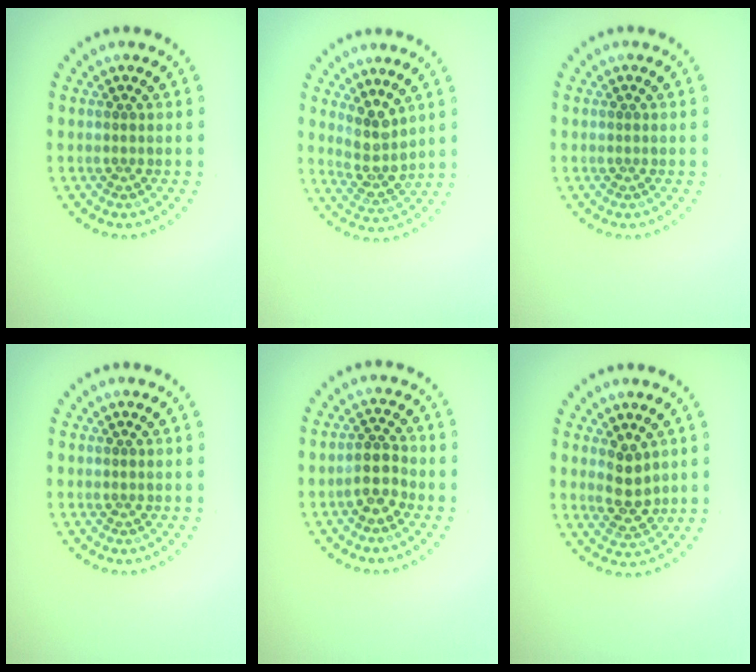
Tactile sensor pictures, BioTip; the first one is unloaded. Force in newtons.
{"total": 3.4, "press": 2.5, "slide": 2.2}
{"total": 0.0}
{"total": 0.0}
{"total": 2.5, "press": 2.2, "slide": 1.2}
{"total": 2.7, "press": 2.6, "slide": 0.7}